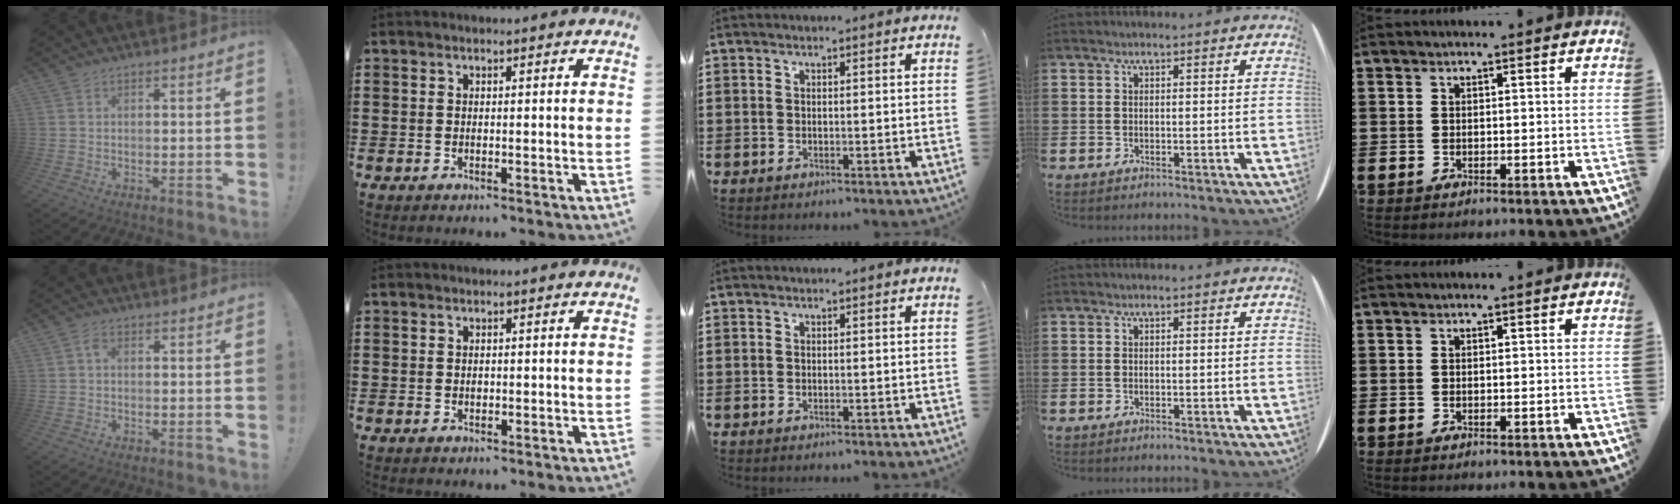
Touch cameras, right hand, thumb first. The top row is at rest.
{"thumb": {"total": 1.5, "force": [0.2, 1.0, 1.1], "torque": [-0.020, 0.003, 0.001]}, "index": {"total": 0.6, "force": [0.1, 0.5, 0.3], "torque": [-0.008, 0.000, 0.004]}}